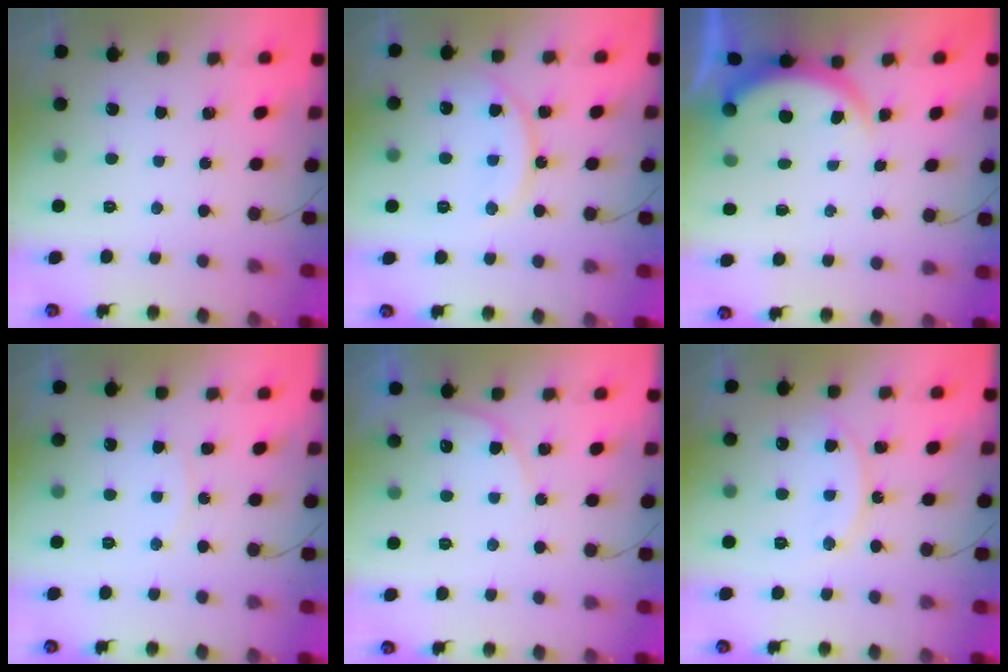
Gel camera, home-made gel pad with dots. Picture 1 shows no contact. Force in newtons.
{"total": 13.5, "press": 13.4, "slide": 1.1}
{"total": 5.1, "press": 5.0, "slide": 0.4}
{"total": 7.5, "press": 7.5, "slide": 0.5}
{"total": 4.6, "press": 4.6, "slide": 0.5}
{"total": 10.5, "press": 10.5, "slide": 0.5}